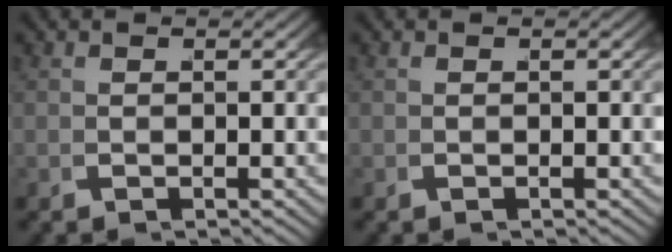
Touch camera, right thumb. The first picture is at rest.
{"total": 0.0}